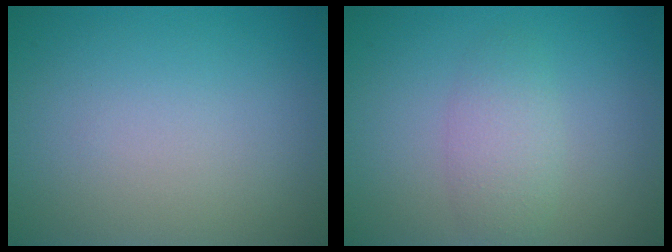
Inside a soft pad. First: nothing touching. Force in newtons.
{"total": 2.5, "press": 2.5, "slide": 0.2}